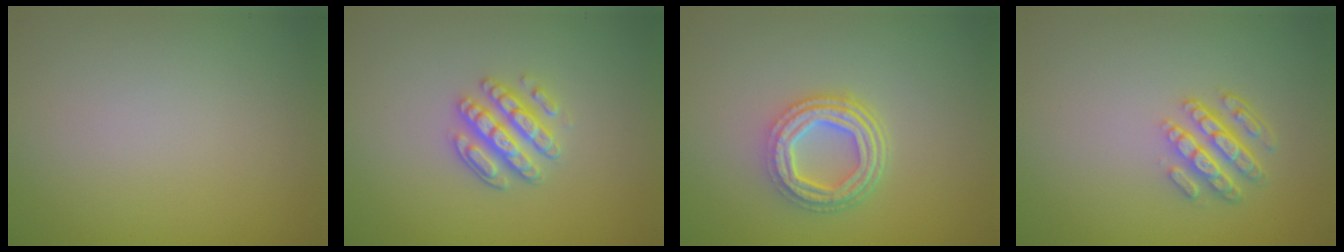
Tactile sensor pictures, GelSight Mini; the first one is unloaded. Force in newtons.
{"total": 3.4, "press": 3.0, "slide": 1.5}
{"total": 4.8, "press": 3.6, "slide": 3.3}
{"total": 4.2, "press": 3.1, "slide": 2.9}